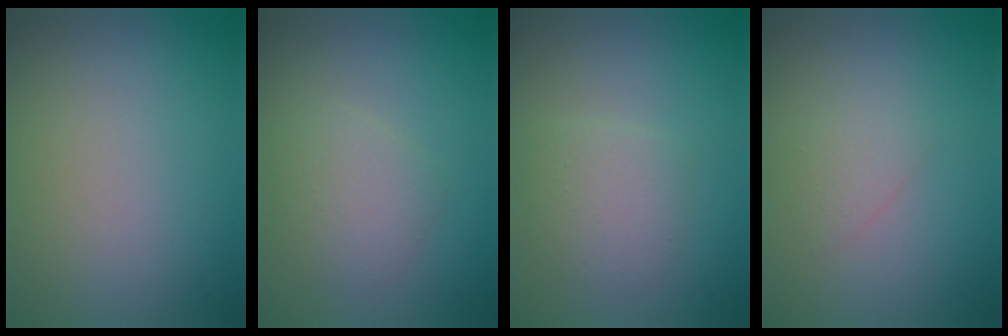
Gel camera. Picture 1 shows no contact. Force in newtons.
{"total": 2.8, "press": 2.8, "slide": 0.1}
{"total": 2.6, "press": 2.6, "slide": 0.1}
{"total": 1.4, "press": 1.4, "slide": 0.2}